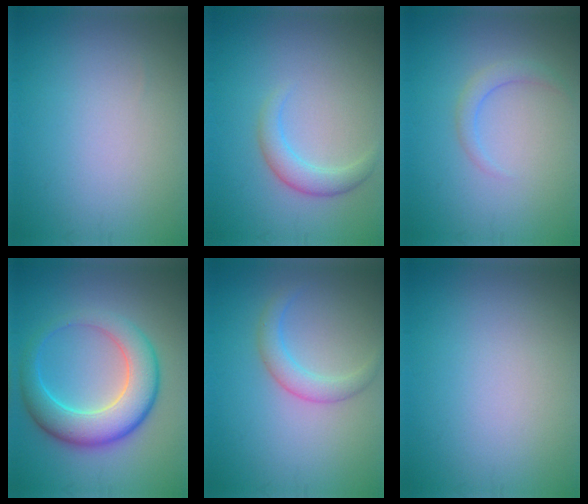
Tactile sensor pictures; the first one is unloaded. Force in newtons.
{"total": 2.4, "press": 2.4, "slide": 0.2}
{"total": 1.5, "press": 1.5, "slide": 0.1}
{"total": 7.2, "press": 7.2, "slide": 0.2}
{"total": 2.4, "press": 2.4, "slide": 0.1}
{"total": 0.0}